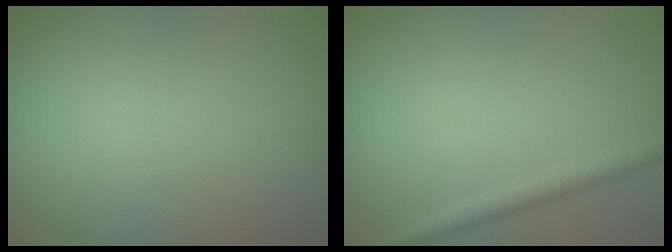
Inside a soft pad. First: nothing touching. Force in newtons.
{"total": 1.9, "press": 1.9, "slide": 0.1}